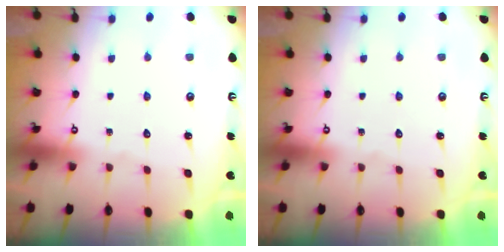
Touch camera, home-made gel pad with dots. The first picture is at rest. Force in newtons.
{"total": 0.0}